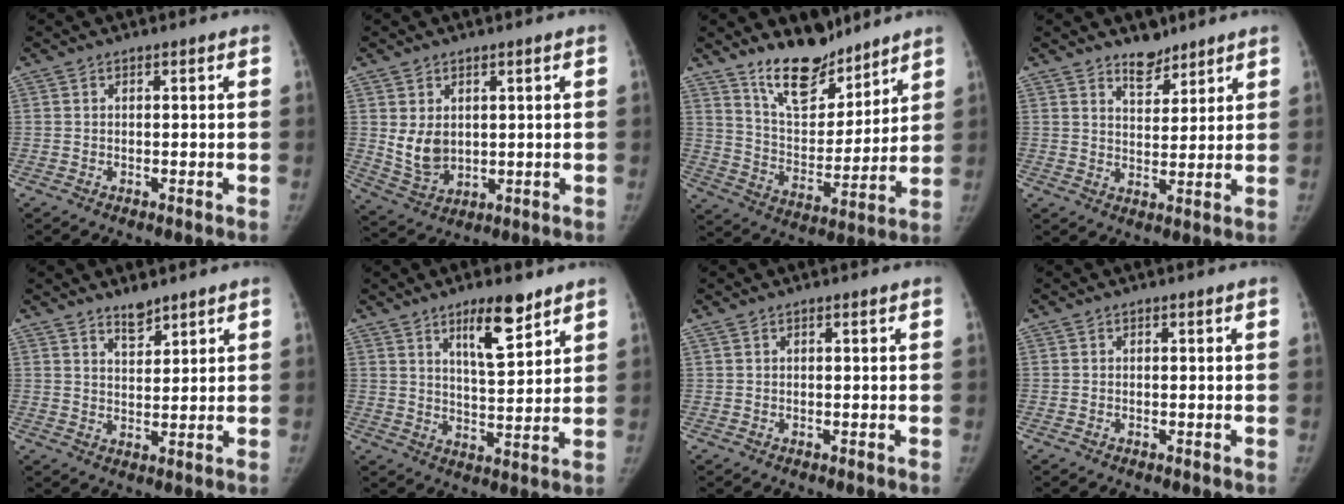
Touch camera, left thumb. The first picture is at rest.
{"total": 6.6, "force": [1.4, 4.8, 4.3], "torque": [-0.065, -0.019, 0.046]}
{"total": 14.2, "force": [11.2, 6.1, 6.2], "torque": [-0.065, -0.082, 0.204]}
{"total": 5.1, "force": [4.2, 2.5, 1.7], "torque": [-0.005, -0.034, 0.072]}
{"total": 4.1, "force": [3.4, 1.3, 1.7], "torque": [-0.017, -0.030, 0.060]}
{"total": 9.6, "force": [6.3, 2.6, 6.8], "torque": [-0.094, -0.044, 0.107]}
{"total": 0.8, "force": [0.6, 0.0, 0.6], "torque": [-0.021, 0.010, 0.017]}
{"total": 0.0}